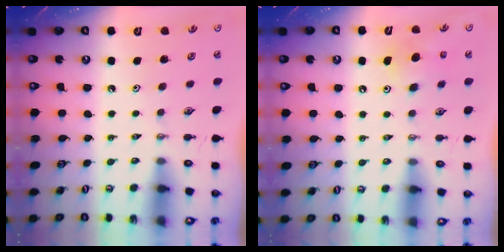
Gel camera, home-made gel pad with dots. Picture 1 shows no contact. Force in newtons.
{"total": 6.2, "press": 5.9, "slide": 1.8}